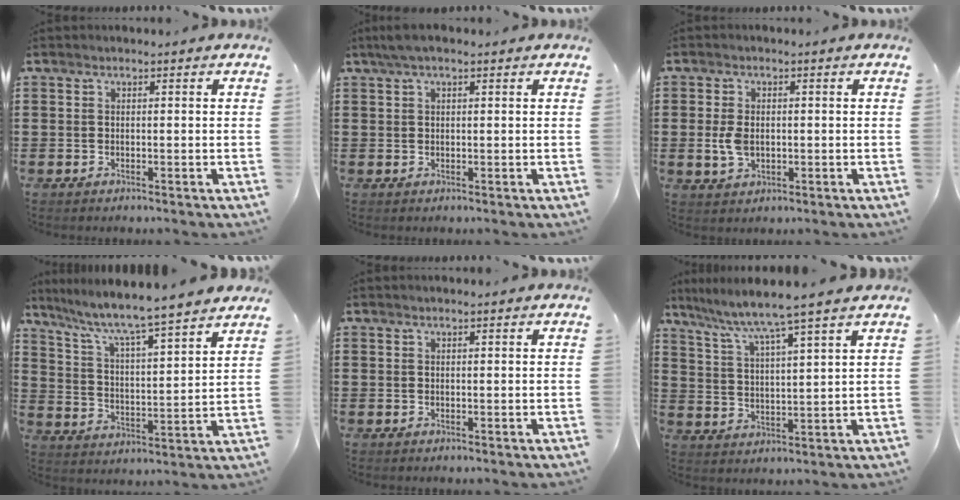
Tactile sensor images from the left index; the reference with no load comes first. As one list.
[{"total": 2.1, "force": [1.3, 0.5, 1.6], "torque": [-0.032, 0.004, 0.023]}, {"total": 3.9, "force": [0.0, 2.4, 3.1], "torque": [-0.082, -0.002, -0.006]}, {"total": 6.2, "force": [5.4, -0.2, 3.1], "torque": [-0.083, -0.048, 0.084]}, {"total": 0.5, "force": [0.4, -0.1, 0.3], "torque": [-0.007, -0.001, 0.009]}, {"total": 6.0, "force": [5.1, -1.3, 2.9], "torque": [-0.080, -0.042, 0.079]}]